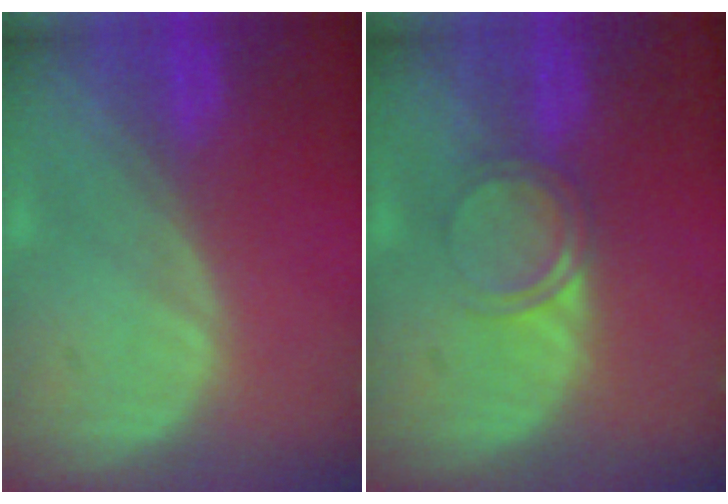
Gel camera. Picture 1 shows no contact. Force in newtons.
{"total": 2.8, "press": 2.8, "slide": 0.2}